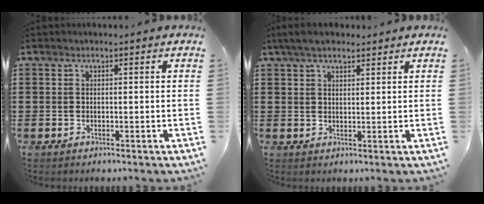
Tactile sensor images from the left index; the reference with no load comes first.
{"total": 3.5, "force": [2.6, 1.3, 1.9], "torque": [-0.044, 0.003, 0.049]}